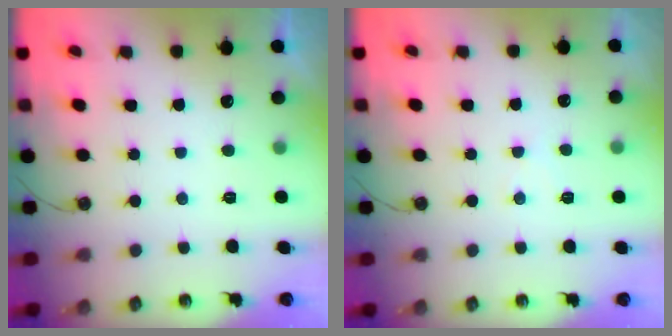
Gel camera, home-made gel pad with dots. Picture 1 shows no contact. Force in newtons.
{"total": 4.5, "press": 4.4, "slide": 0.6}